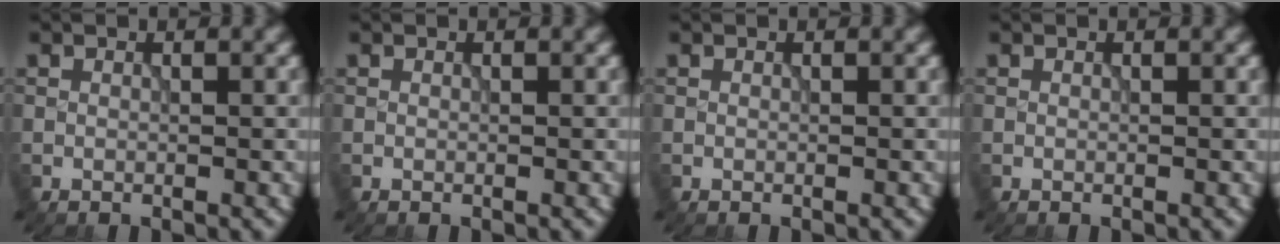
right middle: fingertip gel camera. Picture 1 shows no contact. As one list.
[{"total": 0.0}, {"total": 0.0}, {"total": 0.0}]